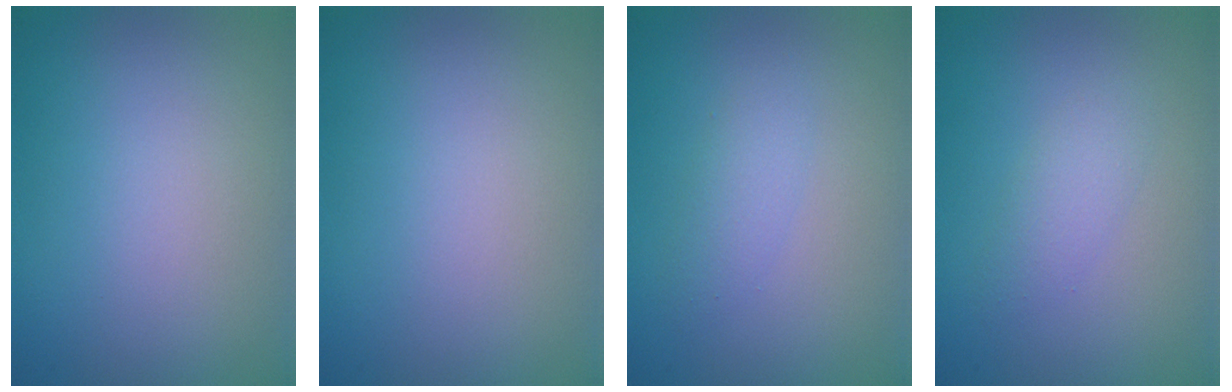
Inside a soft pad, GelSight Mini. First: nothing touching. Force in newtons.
{"total": 0.0}
{"total": 1.7, "press": 1.7, "slide": 0.1}
{"total": 1.8, "press": 1.8, "slide": 0.1}